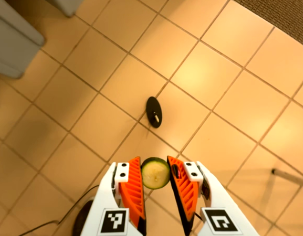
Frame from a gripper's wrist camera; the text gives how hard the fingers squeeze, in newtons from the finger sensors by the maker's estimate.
{"total": 7.6, "left": 7.4, "right": 7.9}